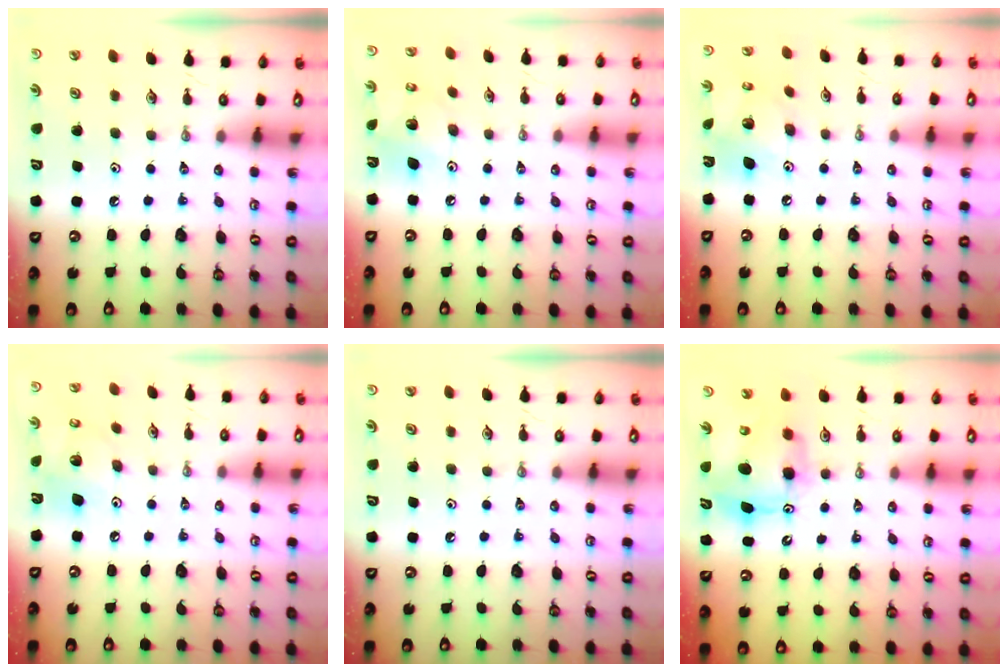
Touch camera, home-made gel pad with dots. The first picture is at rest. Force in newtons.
{"total": 8.8, "press": 8.8, "slide": 0.7}
{"total": 11.7, "press": 11.6, "slide": 1.0}
{"total": 12.1, "press": 11.7, "slide": 3.0}
{"total": 0.0}
{"total": 9.1, "press": 9.1, "slide": 0.7}